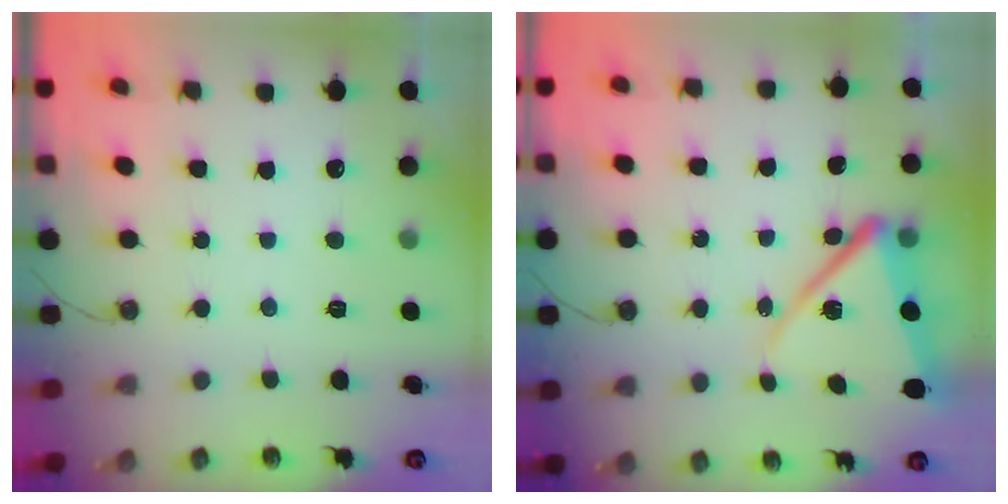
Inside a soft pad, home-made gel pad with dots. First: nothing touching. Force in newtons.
{"total": 13.8, "press": 13.7, "slide": 1.5}